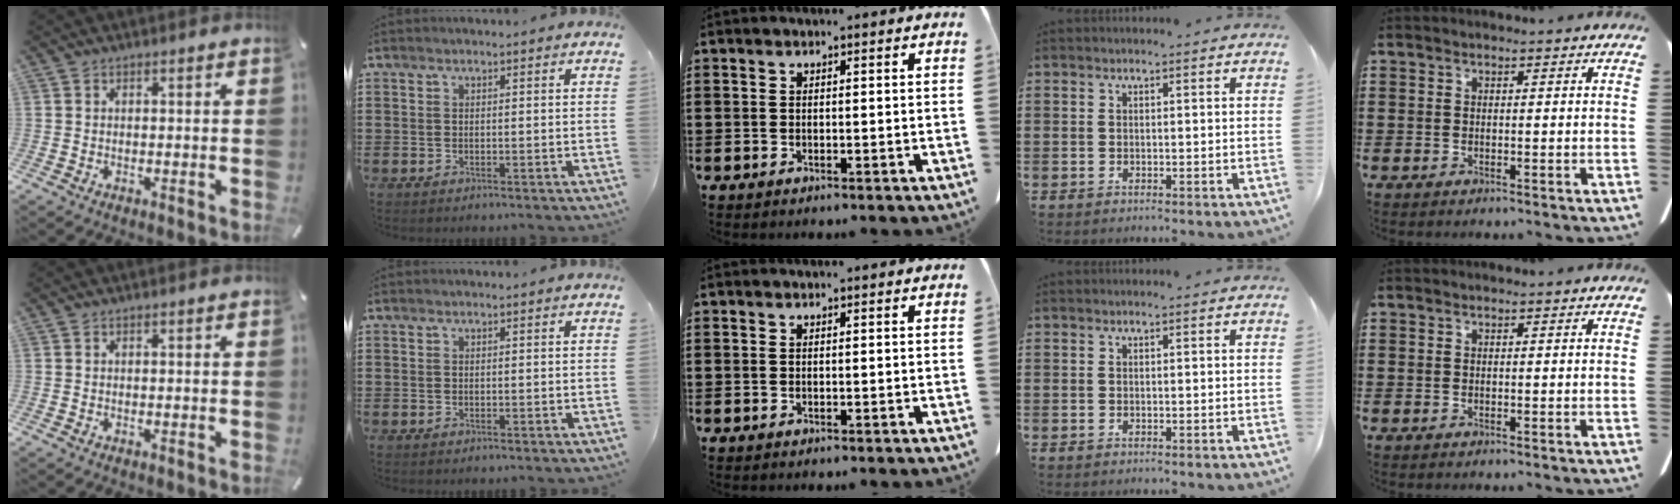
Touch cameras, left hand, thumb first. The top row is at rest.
{}